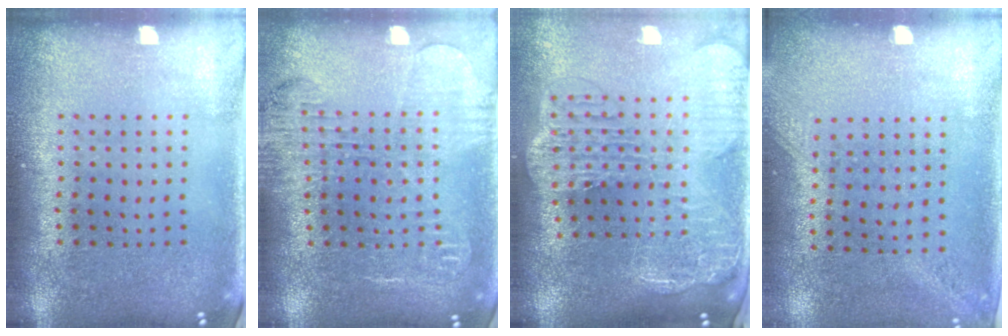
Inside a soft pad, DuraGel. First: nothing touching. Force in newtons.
{"total": 1.8, "press": 1.7, "slide": 0.5}
{"total": 3.4, "press": 2.7, "slide": 2.0}
{"total": 1.4, "press": 1.1, "slide": 0.9}